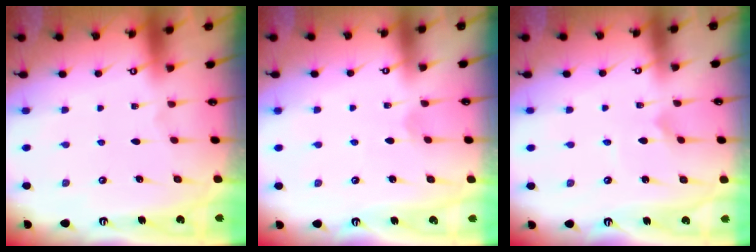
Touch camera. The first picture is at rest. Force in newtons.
{"total": 2.0, "press": 2.0, "slide": 0.1}
{"total": 3.3, "press": 3.3, "slide": 0.3}